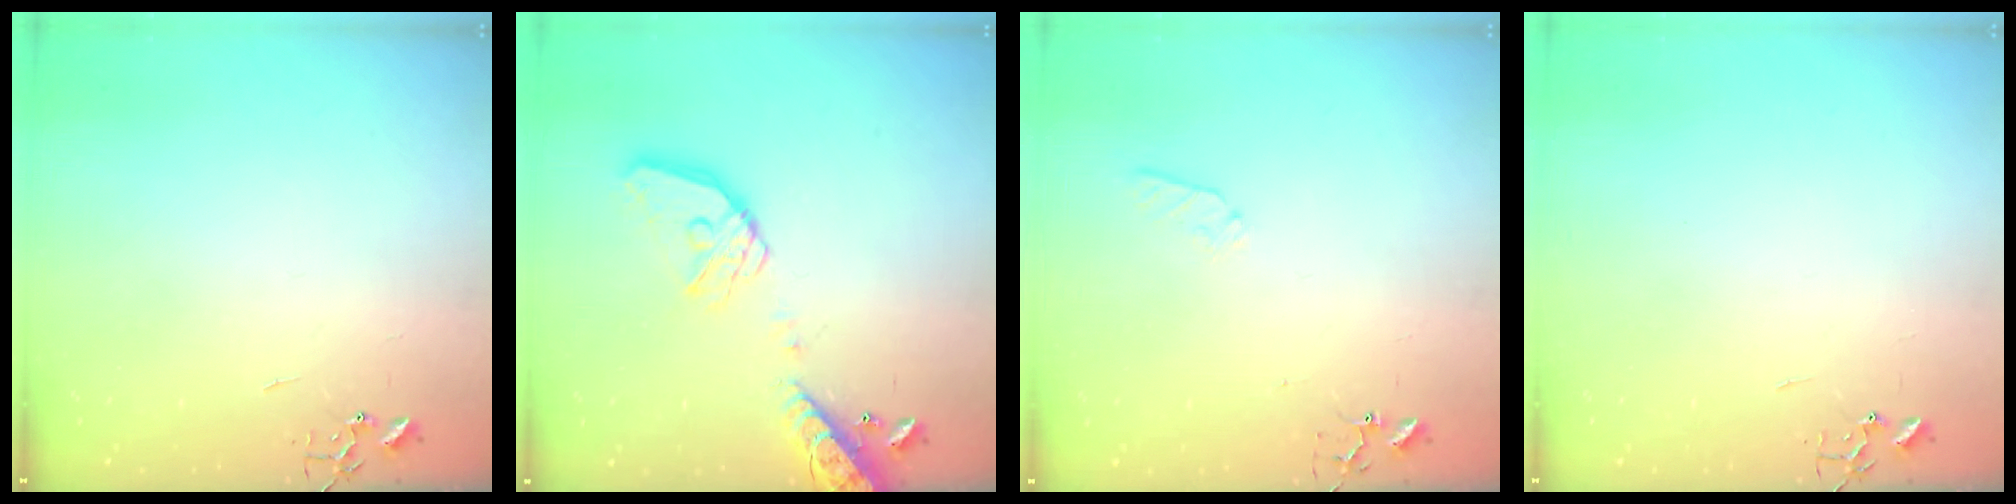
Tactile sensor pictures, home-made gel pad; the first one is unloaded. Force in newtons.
{"total": 17.0, "press": 16.8, "slide": 2.6}
{"total": 6.6, "press": 6.5, "slide": 0.6}
{"total": 0.0}